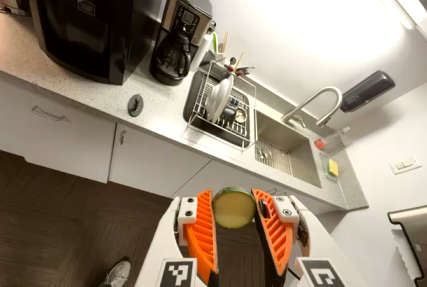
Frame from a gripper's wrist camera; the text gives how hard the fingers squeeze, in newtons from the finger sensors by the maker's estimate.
{"total": 10.7, "left": 10.7, "right": 10.7}